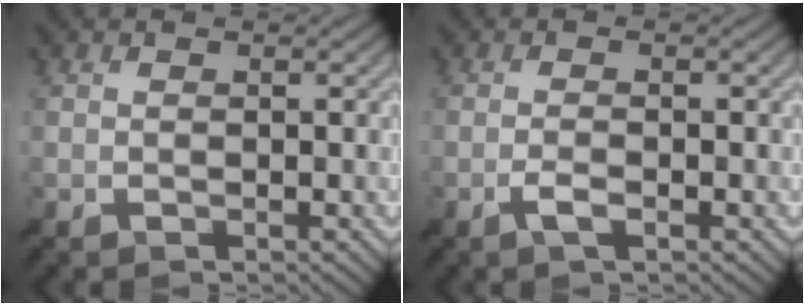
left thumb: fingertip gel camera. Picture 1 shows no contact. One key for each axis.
{"total": 1.8, "fx": -0.9, "fy": 0.4, "fz": 1.5, "tx": -0.026, "ty": 0.005, "tz": -0.020}